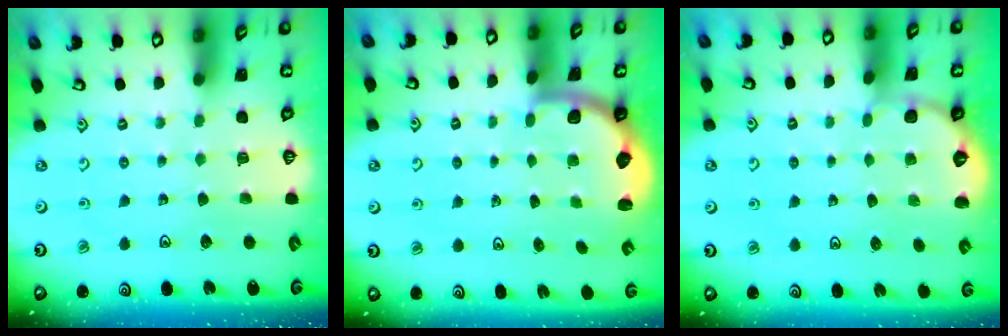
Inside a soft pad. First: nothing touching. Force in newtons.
{"total": 2.1, "press": 2.0, "slide": 0.8}
{"total": 1.3, "press": 1.3, "slide": 0.1}